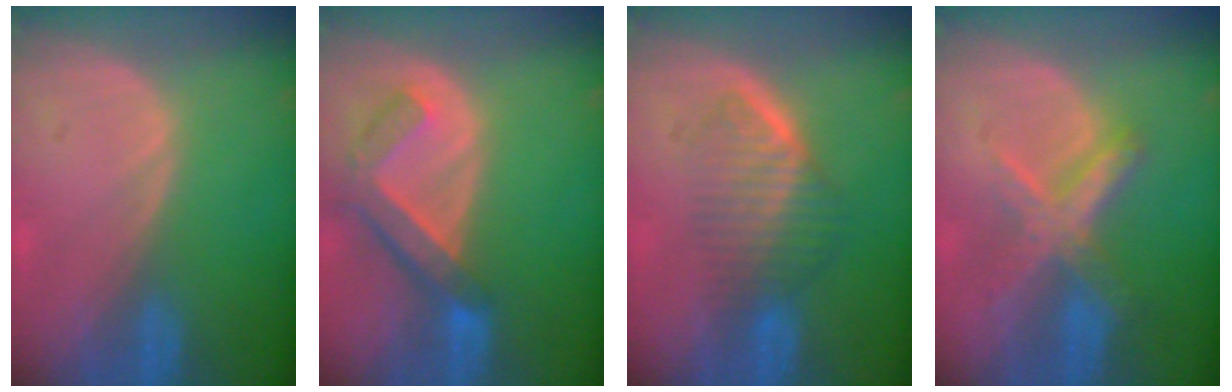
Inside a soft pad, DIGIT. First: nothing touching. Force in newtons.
{"total": 7.2, "press": 6.3, "slide": 3.5}
{"total": 6.6, "press": 5.9, "slide": 2.9}
{"total": 7.2, "press": 6.2, "slide": 3.8}